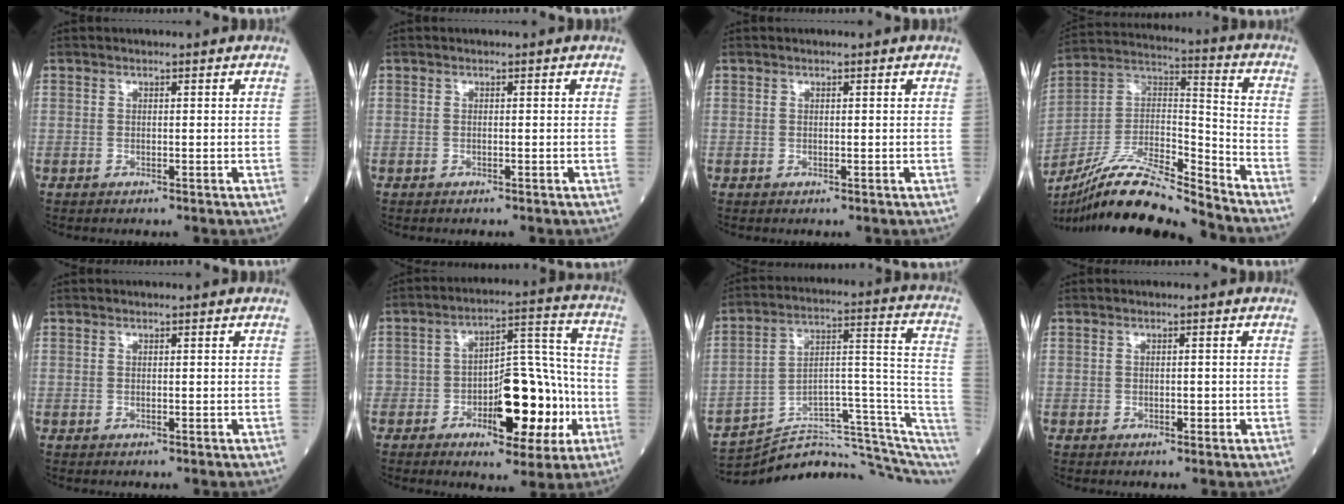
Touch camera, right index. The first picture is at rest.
{"total": 0.7, "force": [-0.6, 0.0, 0.4], "torque": [-0.006, 0.001, -0.006]}
{"total": 0.0}
{"total": 16.8, "force": [-15.3, 0.2, 6.9], "torque": [-0.130, 0.033, -0.278]}
{"total": 0.0}
{"total": 14.6, "force": [-4.6, 6.2, 12.4], "torque": [-0.185, 0.026, -0.062]}
{"total": 21.6, "force": [-19.3, 2.3, 9.5], "torque": [-0.092, 0.059, -0.281]}
{"total": 0.8, "force": [-0.1, 0.4, 0.7], "torque": [-0.012, 0.001, 0.001]}